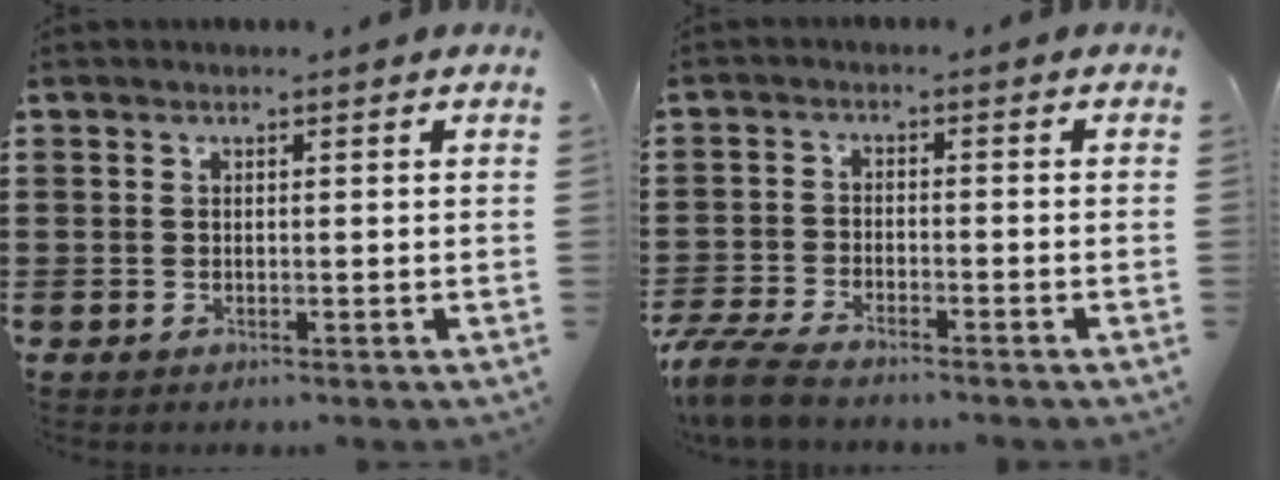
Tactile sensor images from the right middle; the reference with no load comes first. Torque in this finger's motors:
{"motor_torque": [1.33, -0.53, 0.43, 0.14]}